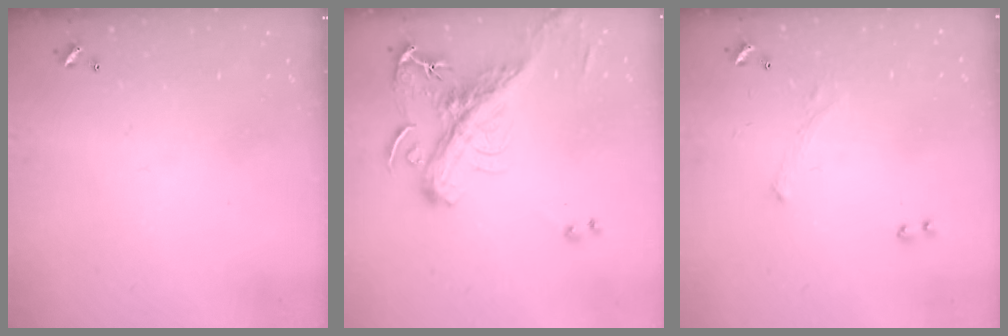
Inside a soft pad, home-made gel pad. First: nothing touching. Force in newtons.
{"total": 3.5, "press": 3.4, "slide": 1.0}
{"total": 1.6, "press": 1.5, "slide": 0.6}